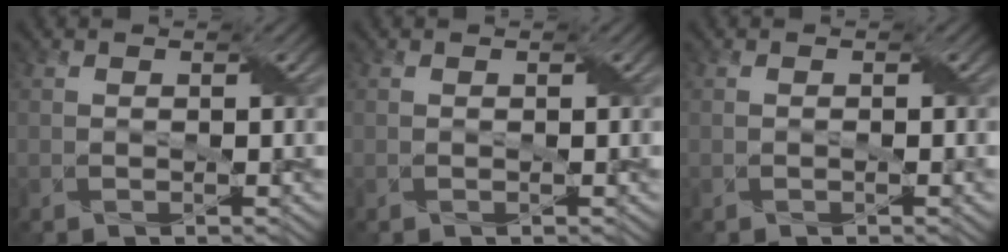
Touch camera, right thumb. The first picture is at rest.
{"total": 0.0}
{"total": 0.8, "force": [-0.2, 0.2, 0.8], "torque": [-0.015, -0.001, -0.001]}